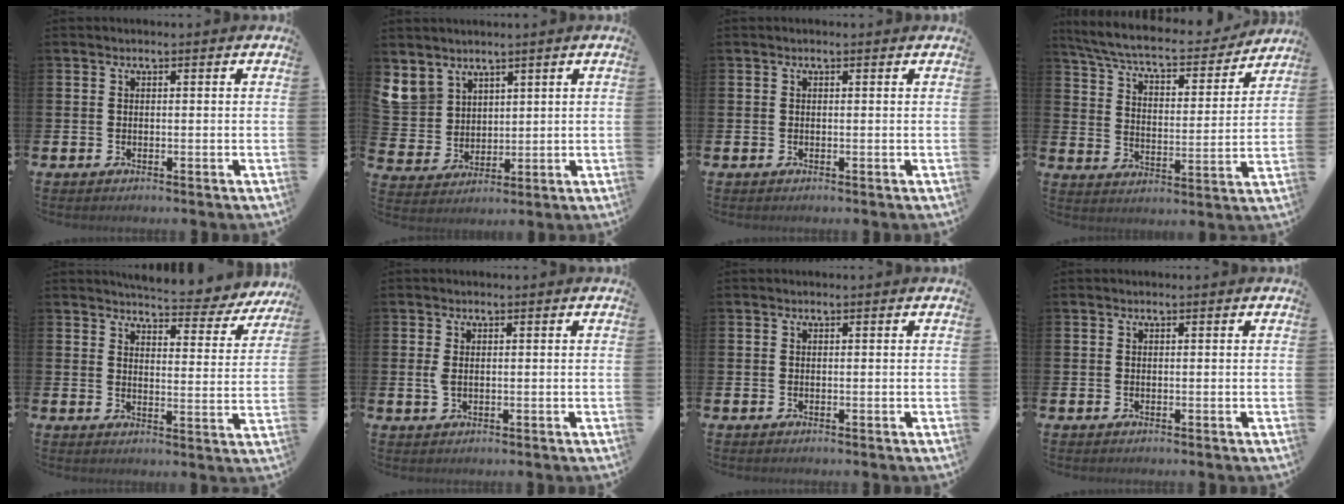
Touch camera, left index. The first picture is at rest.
{"total": 6.0, "force": [4.4, 4.0, 0.5], "torque": [-0.032, -0.017, 0.084]}
{"total": 0.0}
{"total": 7.4, "force": [6.8, 1.1, 2.6], "torque": [-0.082, -0.049, 0.112]}
{"total": 5.8, "force": [5.6, 0.7, 1.1], "torque": [-0.034, -0.040, 0.097]}
{"total": 1.4, "force": [0.3, 0.8, 1.1], "torque": [-0.032, 0.007, 0.006]}
{"total": 0.0}
{"total": 0.0}